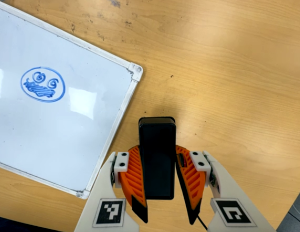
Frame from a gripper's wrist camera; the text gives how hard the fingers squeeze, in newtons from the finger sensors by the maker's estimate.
{"total": 10.1, "left": 8.0, "right": 12.2}